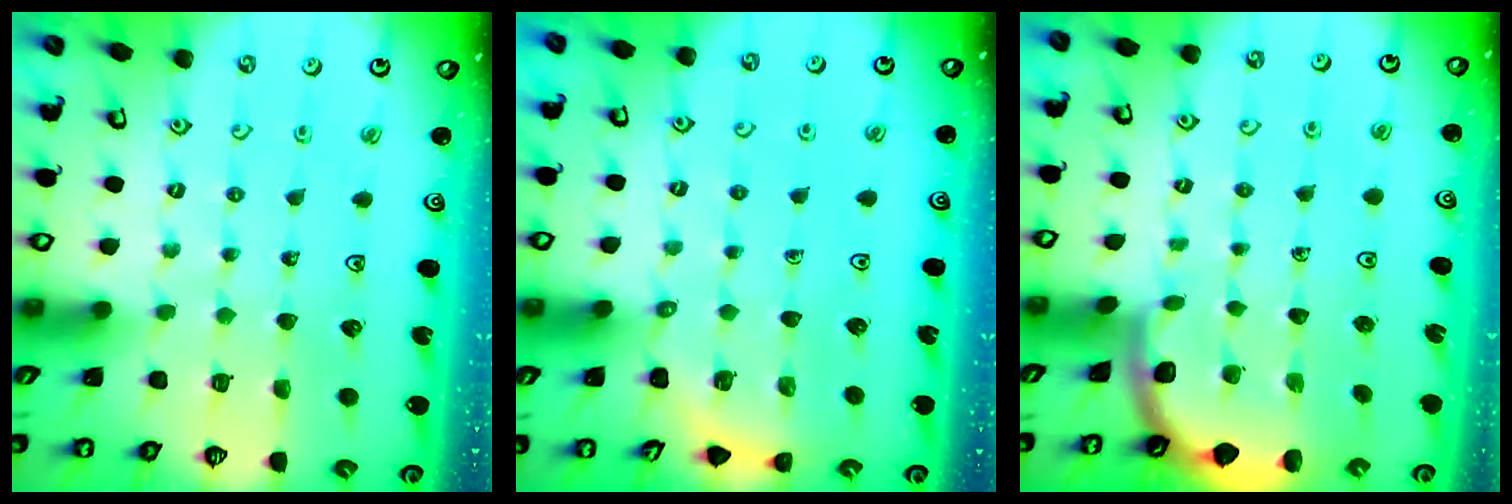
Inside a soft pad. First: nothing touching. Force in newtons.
{"total": 2.6, "press": 2.6, "slide": 0.2}
{"total": 1.7, "press": 1.7, "slide": 0.1}